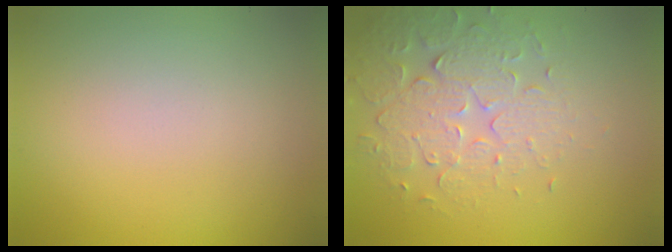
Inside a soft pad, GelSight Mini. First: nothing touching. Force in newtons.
{"total": 4.0, "press": 3.7, "slide": 1.4}